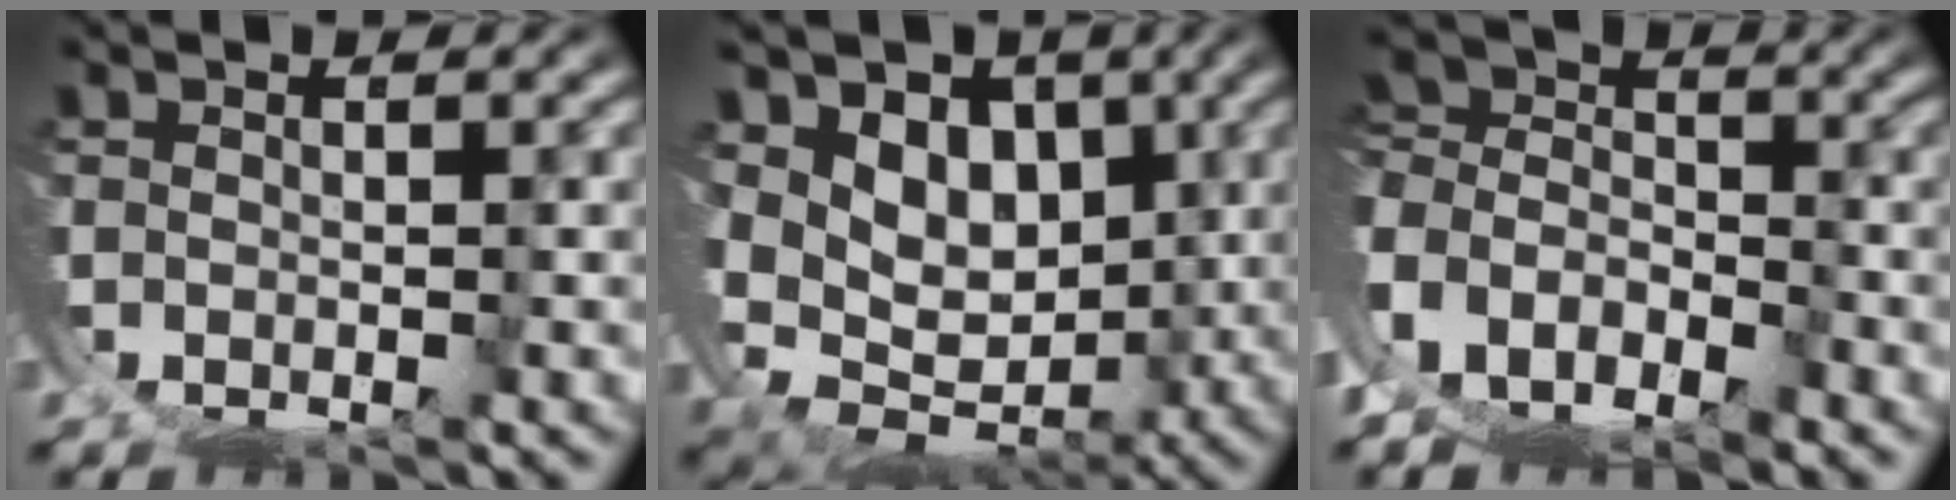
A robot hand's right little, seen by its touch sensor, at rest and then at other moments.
{"total": 9.3, "force": [1.6, 7.8, 4.9], "torque": [-0.113, -0.032, 0.034]}
{"total": 13.3, "force": [-2.2, 12.5, 3.9], "torque": [-0.150, -0.053, -0.046]}